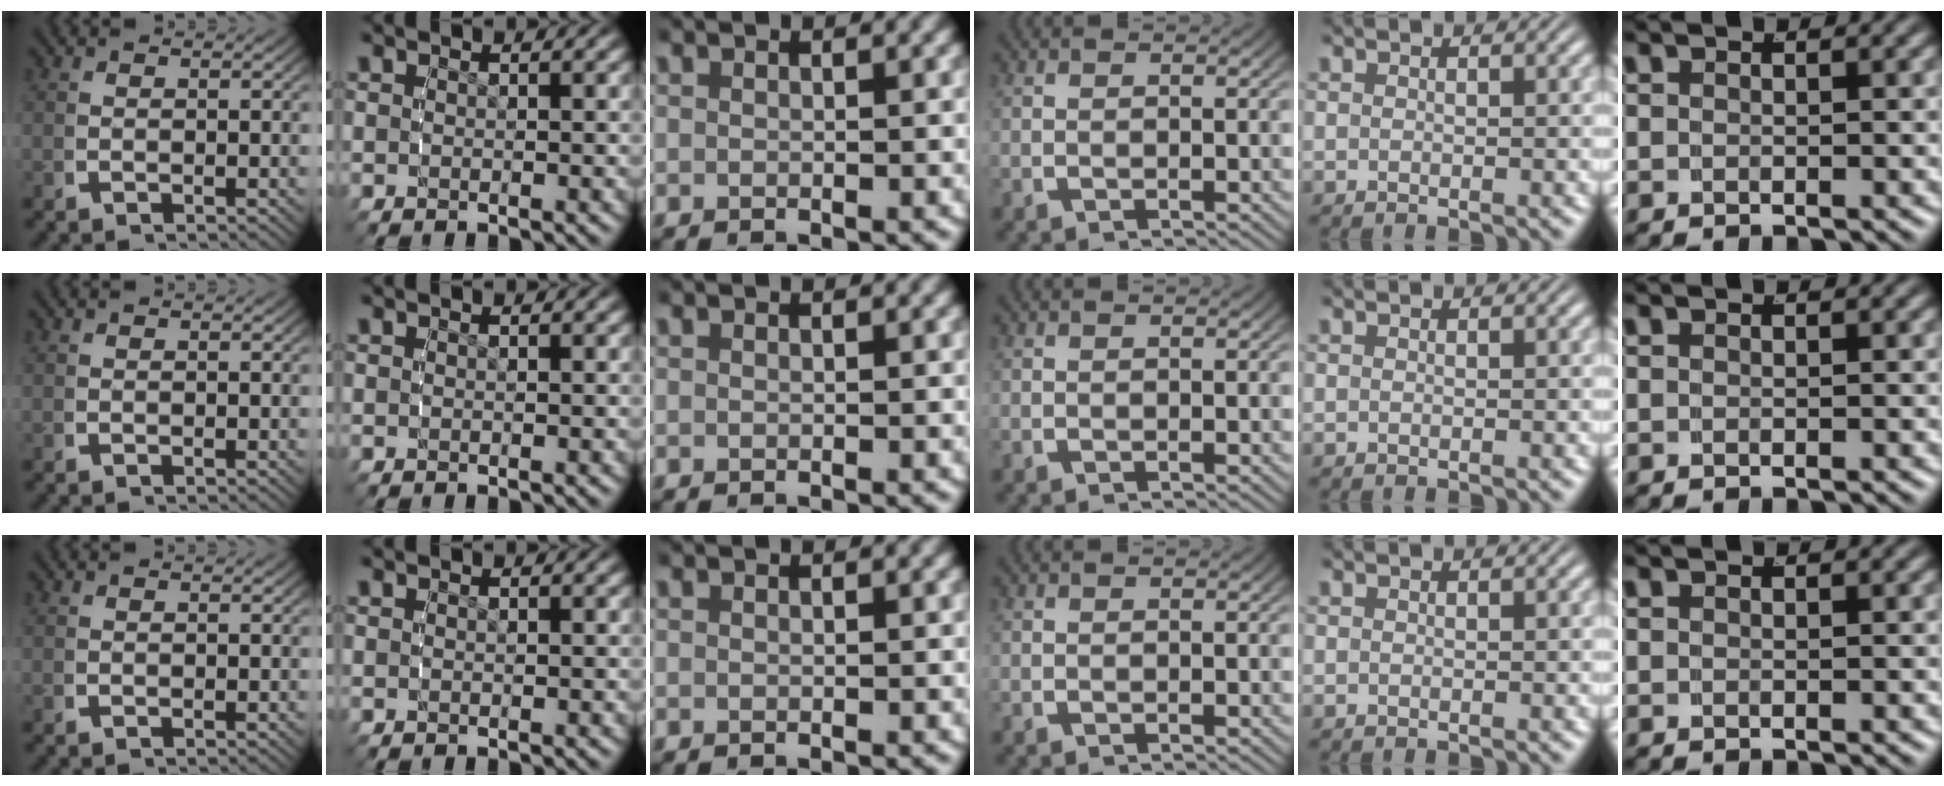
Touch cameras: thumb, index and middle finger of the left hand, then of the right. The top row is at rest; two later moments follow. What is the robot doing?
{"motion": "reach", "object": "calculator"}